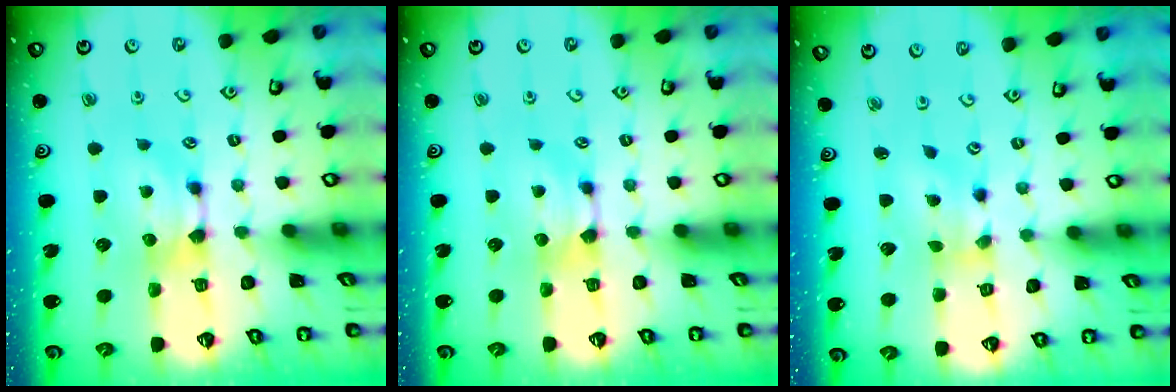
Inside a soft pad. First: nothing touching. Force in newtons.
{"total": 0.0}
{"total": 1.4, "press": 0.8, "slide": 1.2}